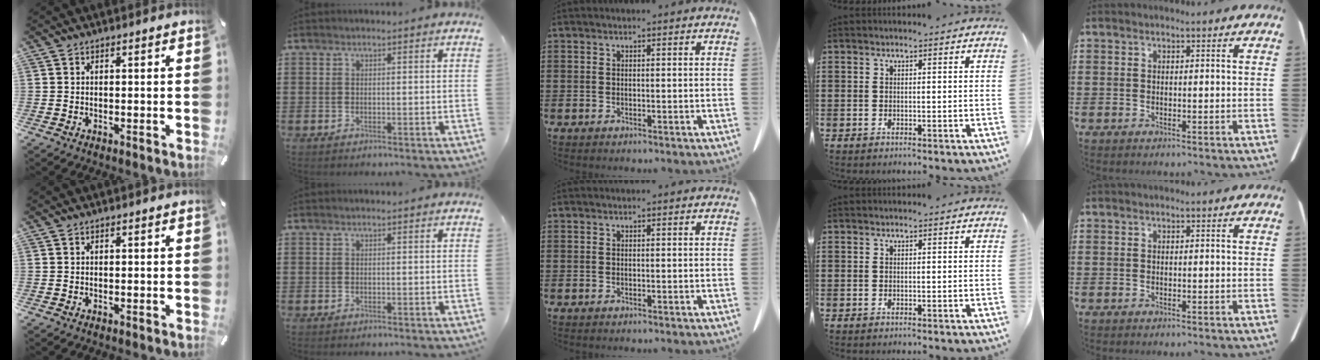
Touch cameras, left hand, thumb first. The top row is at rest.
{}